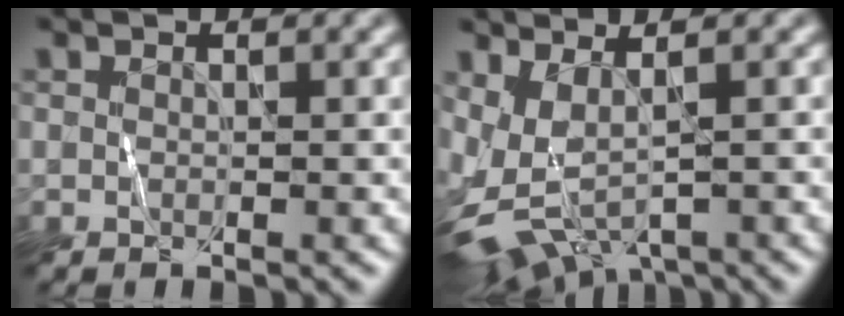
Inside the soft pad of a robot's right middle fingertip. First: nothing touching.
{"total": 4.8, "force": [-1.0, 2.0, 4.2], "torque": [-0.096, -0.018, -0.012]}